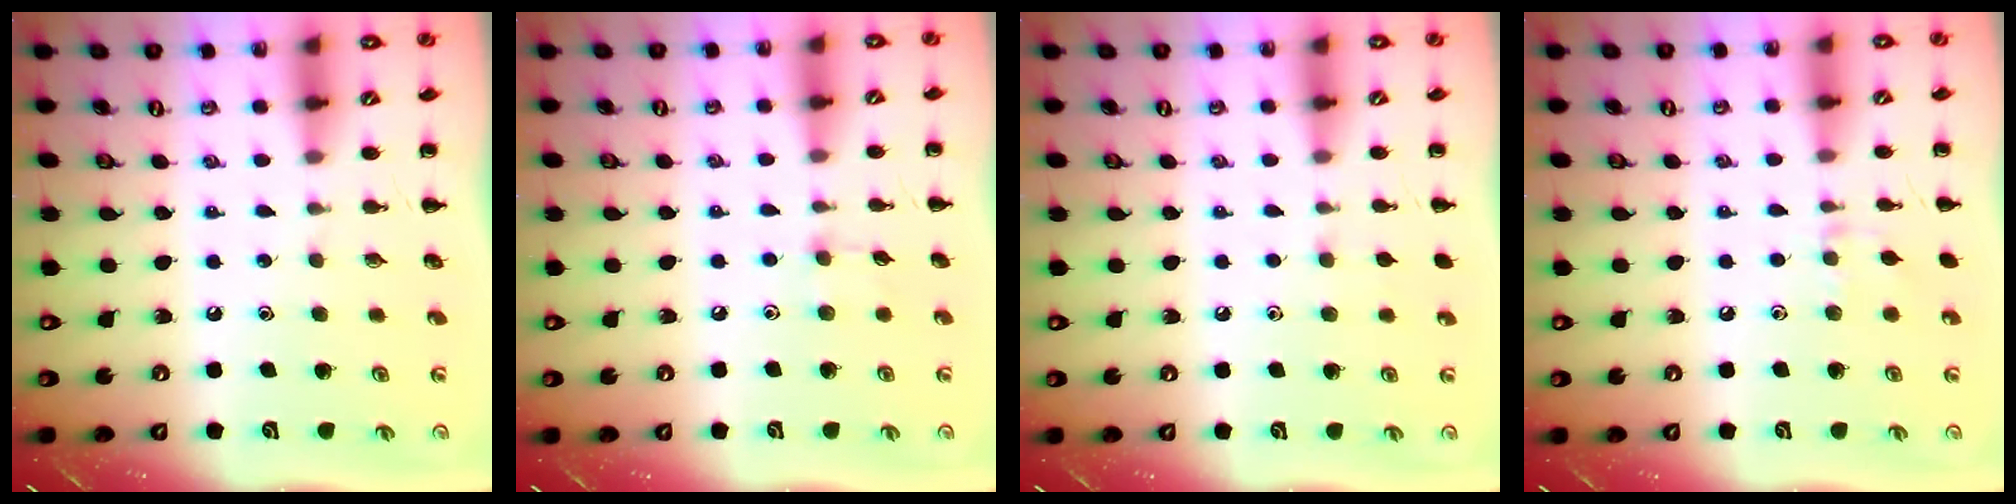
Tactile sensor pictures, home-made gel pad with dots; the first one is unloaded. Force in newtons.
{"total": 3.2, "press": 3.1, "slide": 1.0}
{"total": 3.9, "press": 3.7, "slide": 1.3}
{"total": 6.5, "press": 6.2, "slide": 1.8}